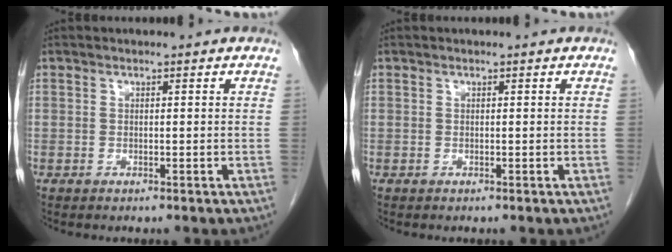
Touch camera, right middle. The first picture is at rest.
{"total": 0.0}